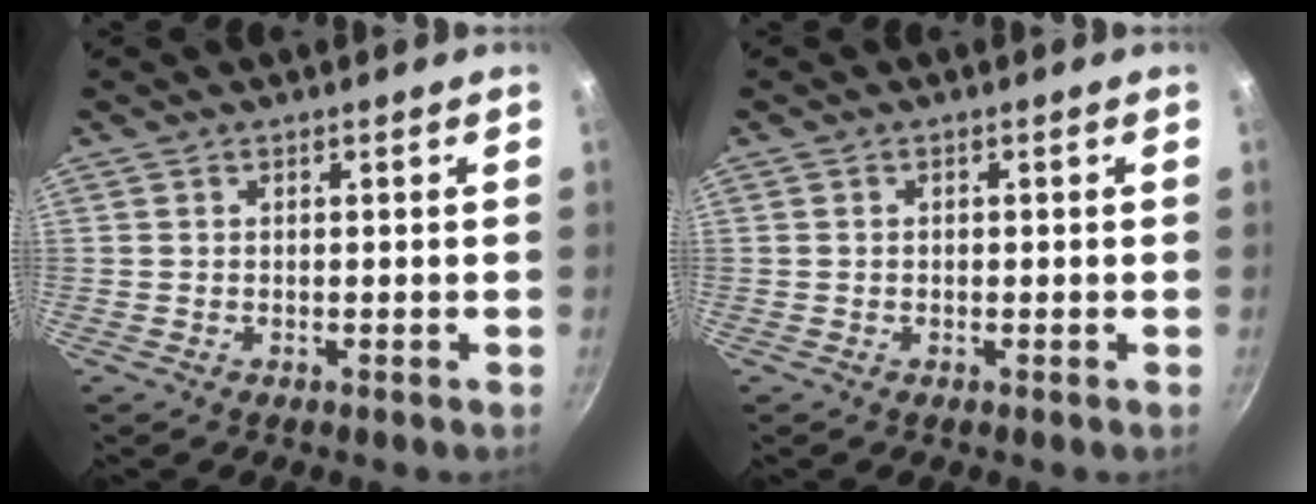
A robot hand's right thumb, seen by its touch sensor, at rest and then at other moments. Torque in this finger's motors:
{"motor_torque": [0.01, -0.13, -0.11, 0.25, 0.03]}